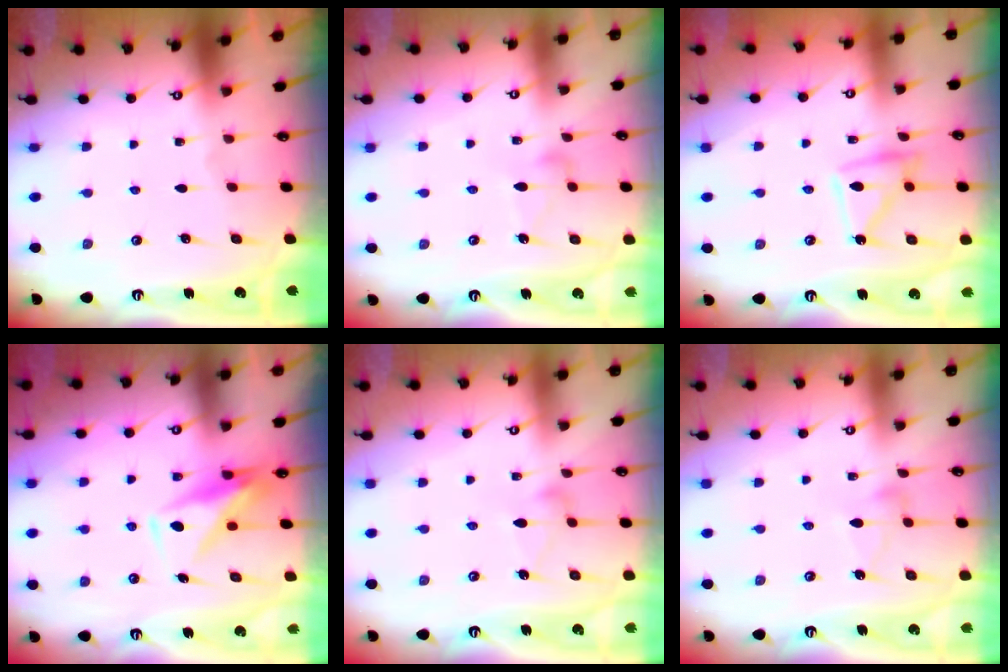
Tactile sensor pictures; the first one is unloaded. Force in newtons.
{"total": 6.7, "press": 6.7, "slide": 0.4}
{"total": 10.8, "press": 10.7, "slide": 0.9}
{"total": 8.9, "press": 8.8, "slide": 0.9}
{"total": 6.5, "press": 6.5, "slide": 0.3}
{"total": 3.9, "press": 3.9, "slide": 0.2}